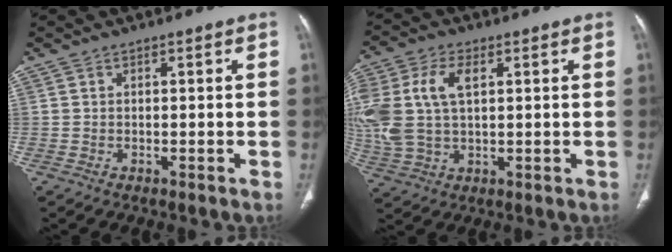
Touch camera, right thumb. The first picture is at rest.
{"total": 13.9, "force": [3.0, 8.1, 10.9], "torque": [-0.259, 0.014, 0.064]}